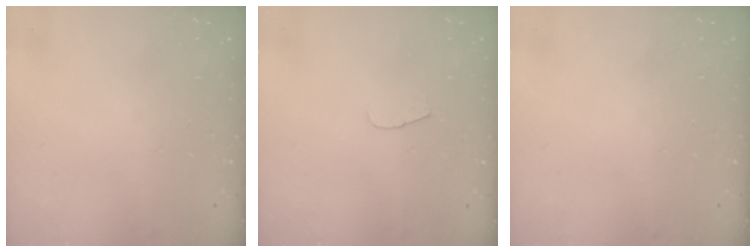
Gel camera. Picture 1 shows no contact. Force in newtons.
{"total": 3.7, "press": 3.7, "slide": 0.4}
{"total": 0.0}